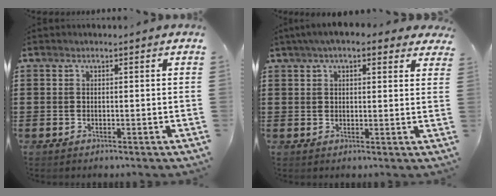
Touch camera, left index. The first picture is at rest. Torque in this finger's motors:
{"motor_torque": [2.14, 0.00, 0.27, 0.21]}